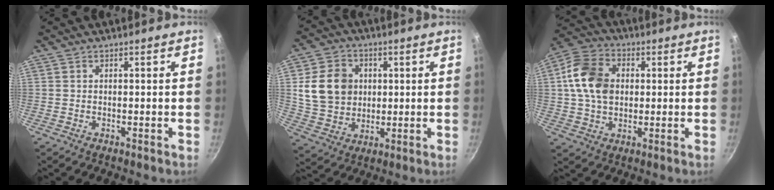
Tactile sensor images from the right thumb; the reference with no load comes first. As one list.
[{"total": 12.9, "force": [2.2, 10.7, 6.8], "torque": [-0.101, -0.002, 0.046]}, {"total": 12.6, "force": [1.6, 9.2, 8.4], "torque": [-0.136, 0.011, 0.017]}]